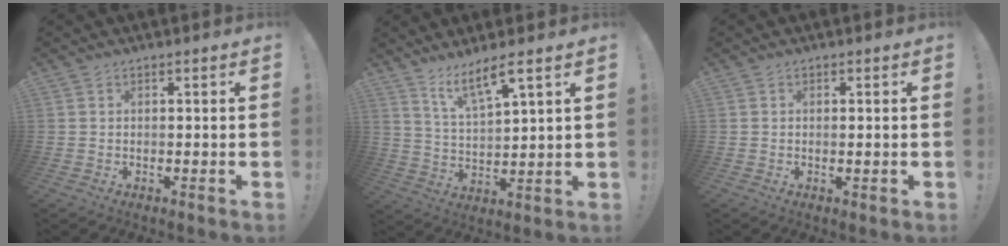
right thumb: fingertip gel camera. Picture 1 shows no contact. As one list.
[{"total": 8.6, "force": [6.5, 1.4, 5.5], "torque": [-0.096, -0.039, 0.111]}, {"total": 0.6, "force": [0.3, 0.0, 0.6], "torque": [-0.005, -0.004, 0.004]}]